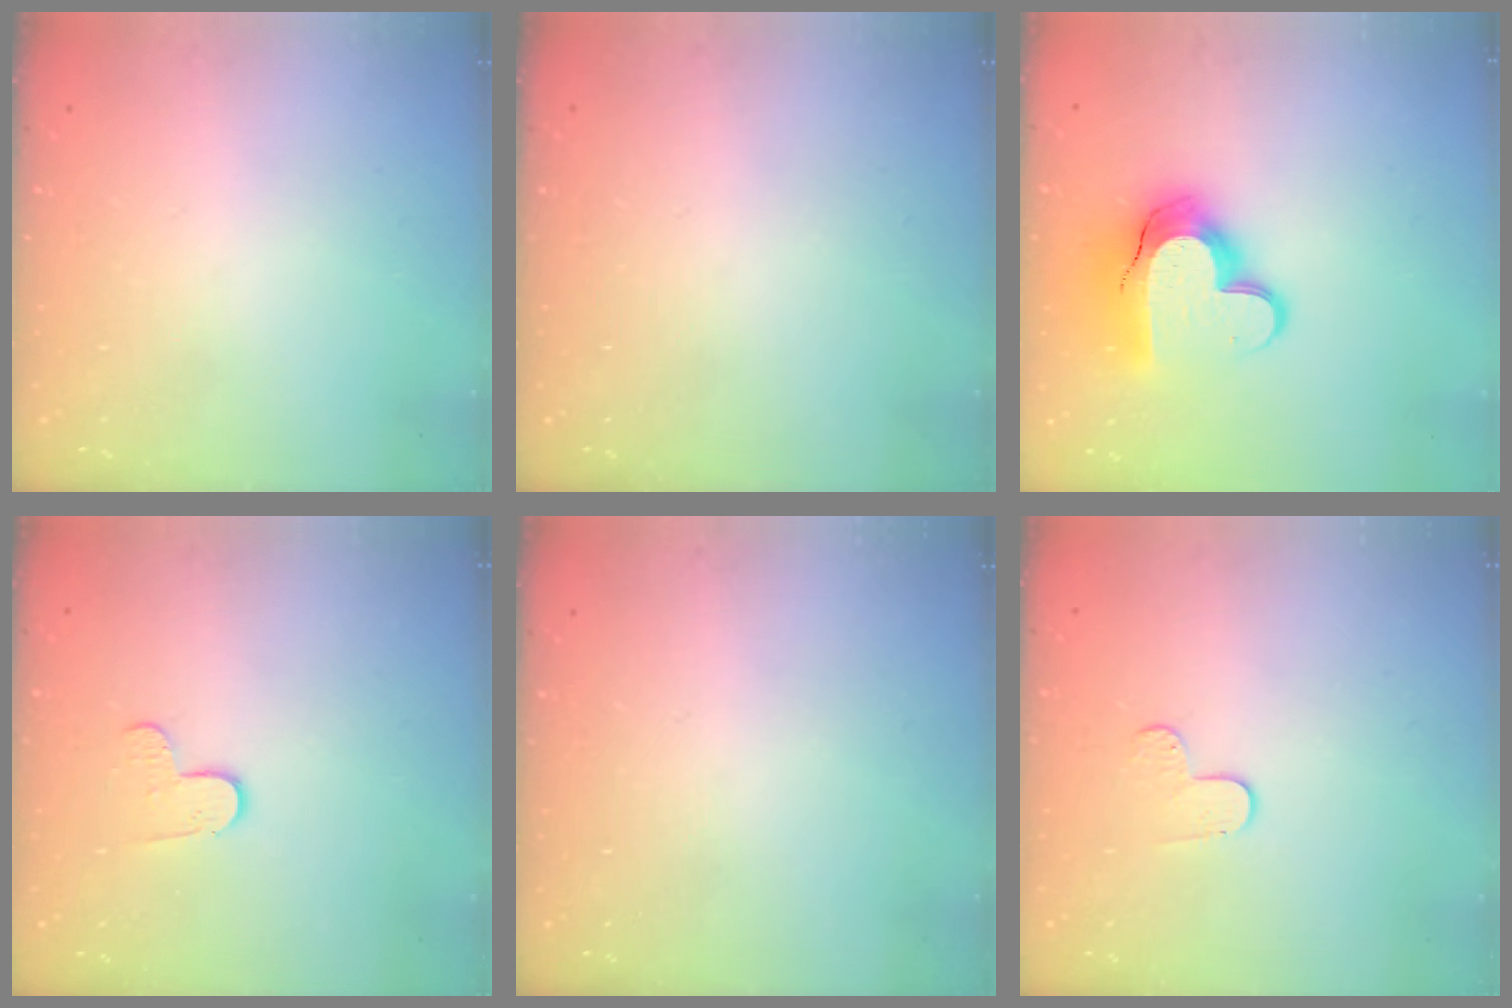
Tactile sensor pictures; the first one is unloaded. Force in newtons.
{"total": 0.0}
{"total": 16.0, "press": 16.0, "slide": 1.0}
{"total": 3.3, "press": 3.3, "slide": 0.3}
{"total": 0.0}
{"total": 3.8, "press": 3.8, "slide": 0.4}